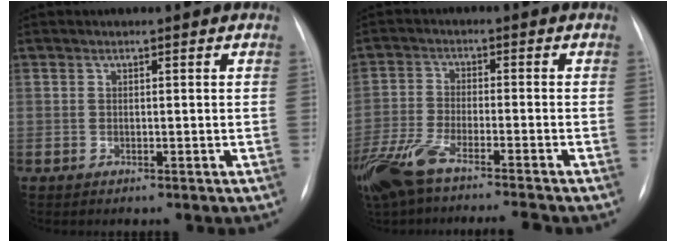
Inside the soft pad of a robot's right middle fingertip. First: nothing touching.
{"total": 13.4, "force": [-10.6, 1.2, 8.0], "torque": [-0.160, -0.026, -0.186]}